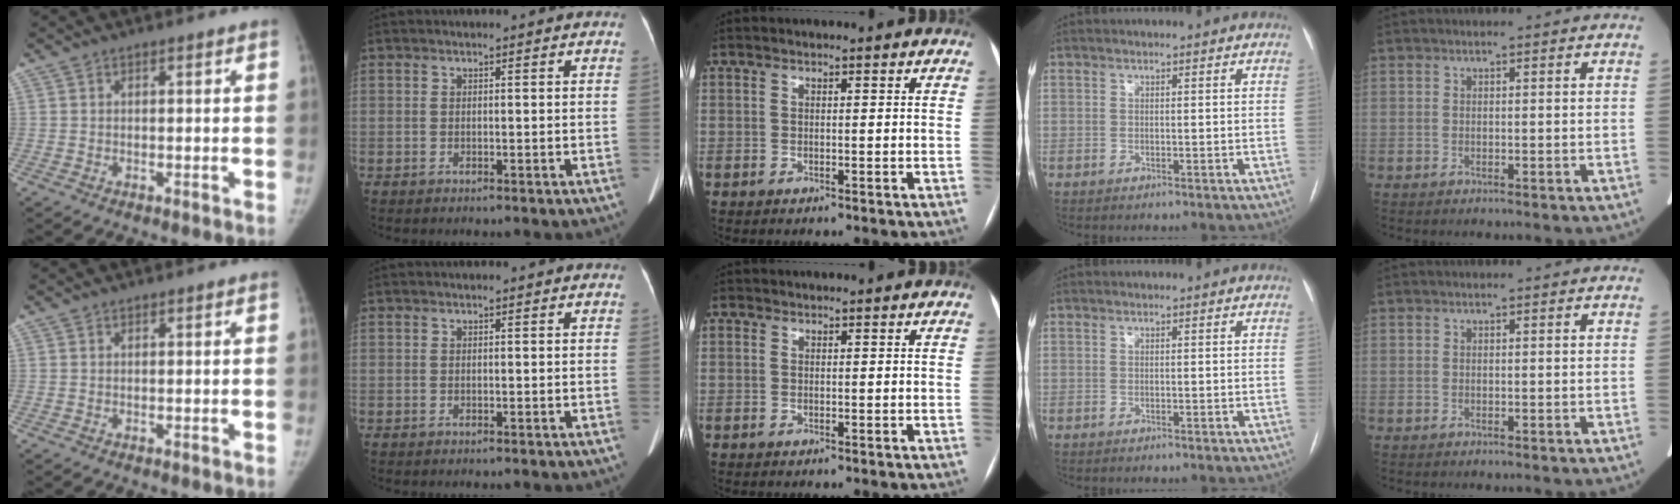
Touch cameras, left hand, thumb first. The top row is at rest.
{"middle": {"total": 2.7, "force": [-1.1, -2.0, -1.5], "torque": [0.040, -0.016, -0.020]}}